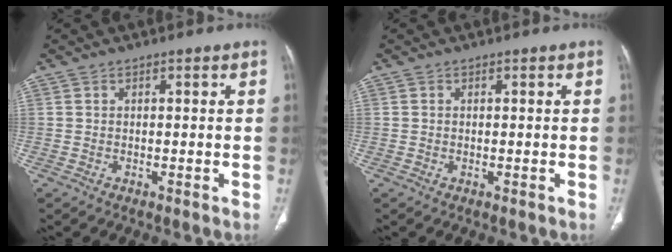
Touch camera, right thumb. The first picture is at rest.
{"total": 0.0}